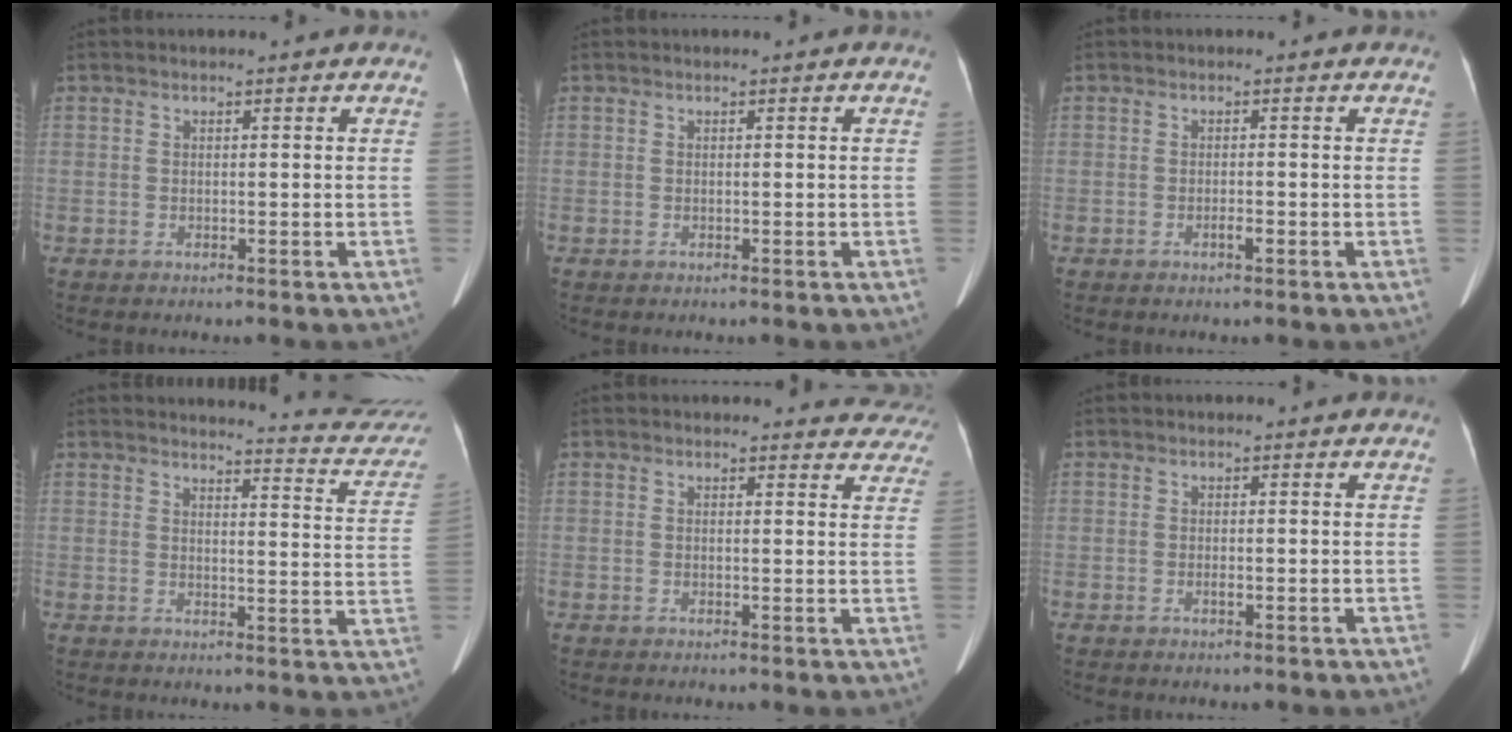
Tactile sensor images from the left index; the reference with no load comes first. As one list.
[{"total": 0.0}, {"total": 0.9, "force": [-0.5, 0.1, 0.8], "torque": [-0.013, 0.001, -0.008]}, {"total": 14.0, "force": [13.8, 0.8, 1.8], "torque": [0.002, -0.090, 0.125]}, {"total": 7.5, "force": [7.1, 2.5, 0.1], "torque": [0.043, -0.016, 0.039]}, {"total": 0.6, "force": [-0.1, 0.1, 0.6], "torque": [-0.011, 0.001, -0.002]}]